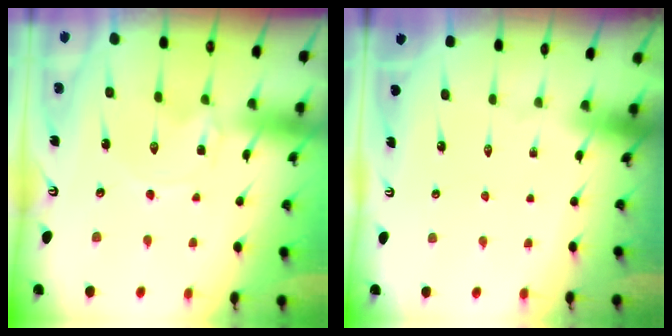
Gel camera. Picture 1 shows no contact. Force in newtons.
{"total": 0.0}